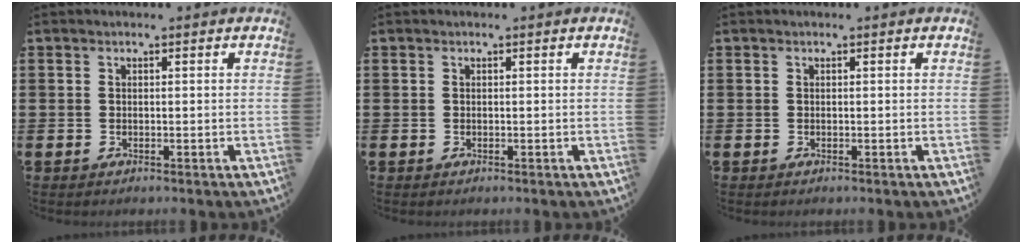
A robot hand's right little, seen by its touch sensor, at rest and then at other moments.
{"total": 0.0}
{"total": 0.0}